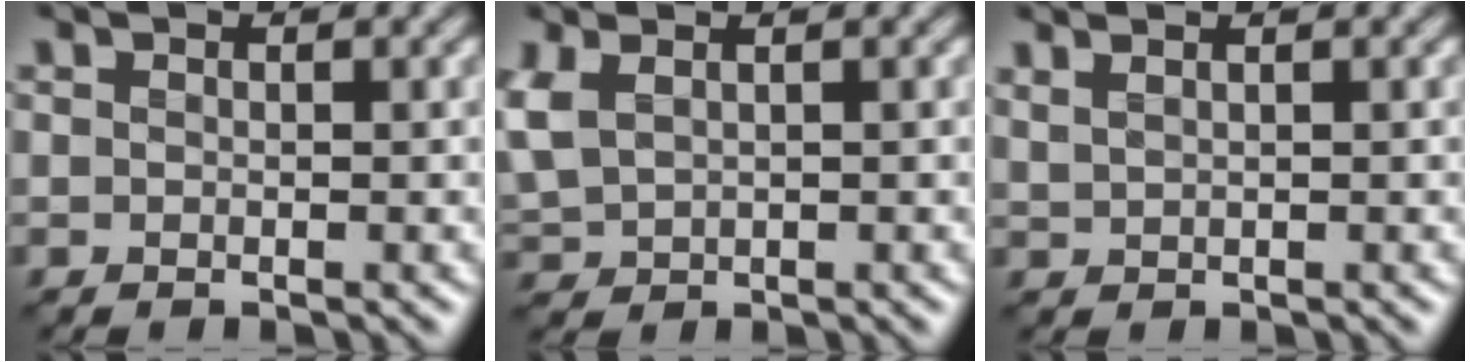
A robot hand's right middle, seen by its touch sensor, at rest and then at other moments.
{"total": 3.2, "force": [0.6, 2.0, 2.4], "torque": [-0.072, 0.004, 0.017]}
{"total": 1.3, "force": [1.0, 0.3, 0.8], "torque": [-0.017, 0.007, 0.019]}